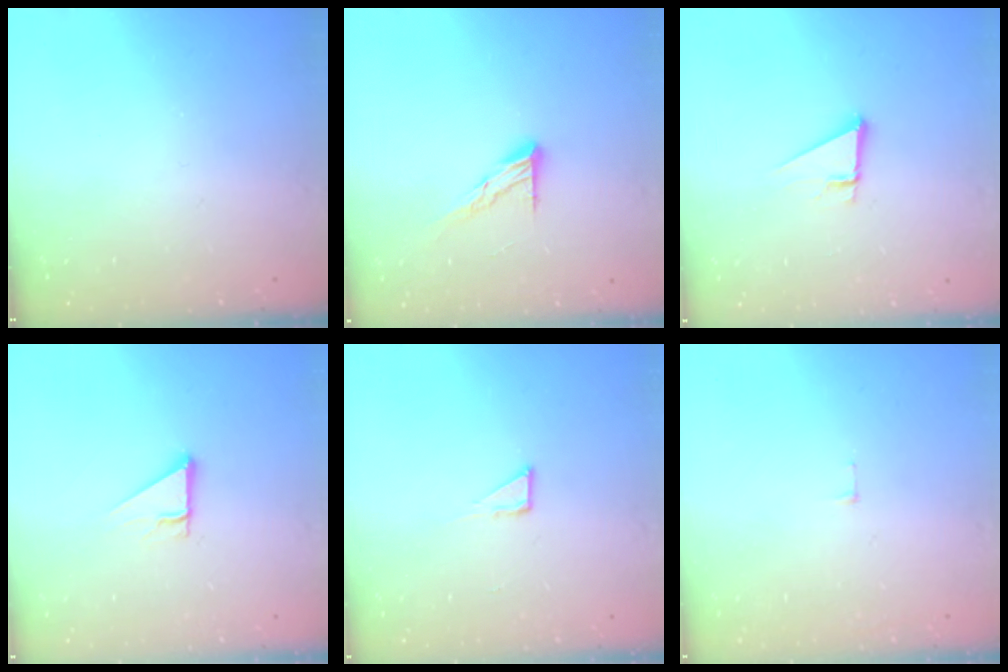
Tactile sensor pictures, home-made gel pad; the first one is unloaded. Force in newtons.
{"total": 8.7, "press": 8.7, "slide": 0.7}
{"total": 3.6, "press": 3.6, "slide": 0.3}
{"total": 3.8, "press": 3.8, "slide": 0.3}
{"total": 2.7, "press": 2.7, "slide": 0.2}
{"total": 3.8, "press": 3.8, "slide": 0.3}